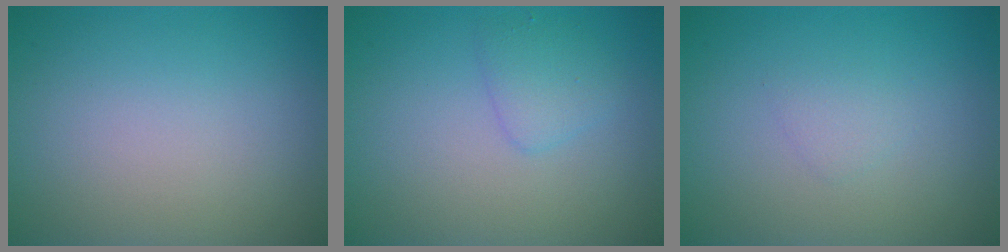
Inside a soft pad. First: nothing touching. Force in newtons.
{"total": 1.7, "press": 1.7, "slide": 0.2}
{"total": 0.9, "press": 0.9, "slide": 0.1}